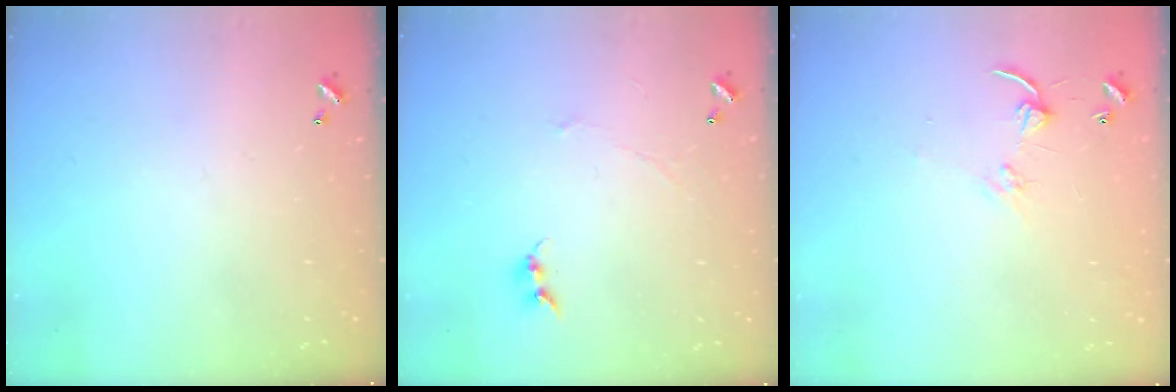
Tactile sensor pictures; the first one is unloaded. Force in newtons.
{"total": 0.7, "press": 0.4, "slide": 0.6}
{"total": 4.6, "press": 4.6, "slide": 0.4}